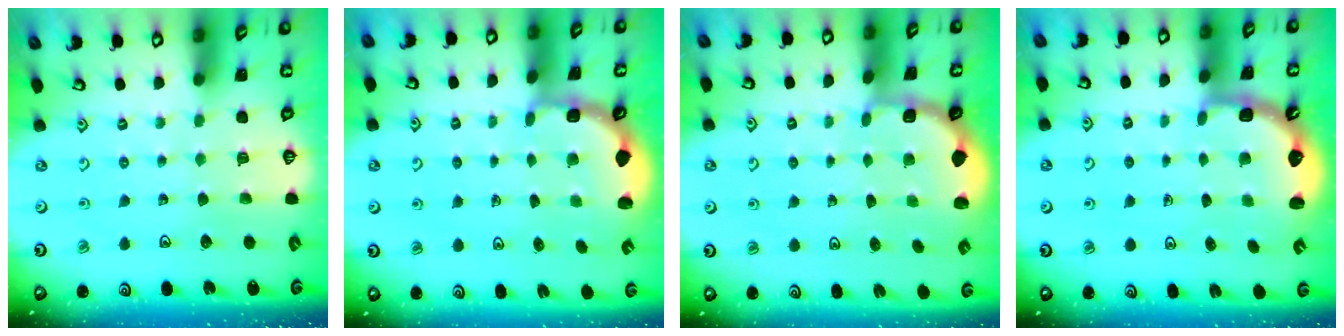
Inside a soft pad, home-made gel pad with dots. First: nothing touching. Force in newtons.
{"total": 2.5, "press": 1.9, "slide": 1.6}
{"total": 1.8, "press": 1.6, "slide": 0.7}
{"total": 2.6, "press": 2.3, "slide": 1.3}